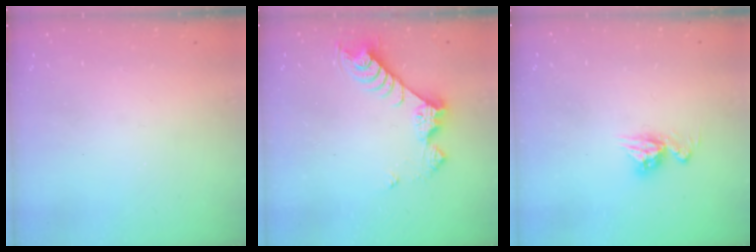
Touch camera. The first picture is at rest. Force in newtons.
{"total": 9.3, "press": 9.3, "slide": 0.4}
{"total": 8.0, "press": 8.0, "slide": 0.7}